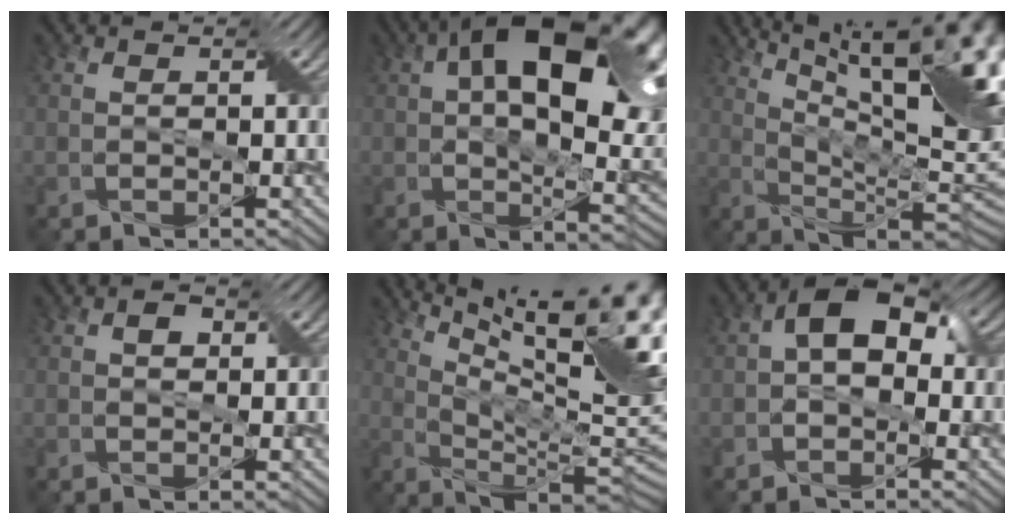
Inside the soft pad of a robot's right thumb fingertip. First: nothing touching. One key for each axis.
{"total": 20.3, "fx": 5.7, "fy": 10.4, "fz": 16.4, "tx": -0.259, "ty": 0.015, "tz": 0.091}
{"total": 20.8, "fx": 9.7, "fy": 6.5, "fz": 17.3, "tx": -0.240, "ty": 0.042, "tz": 0.148}
{"total": 1.5, "fx": 0.3, "fy": 1.2, "fz": 0.9, "tx": -0.016, "ty": 0.002, "tz": 0.001}
{"total": 18.8, "fx": 9.3, "fy": 5.3, "fz": 15.5, "tx": -0.213, "ty": 0.012, "tz": 0.151}
{"total": 6.9, "fx": 0.8, "fy": 4.3, "fz": 5.3, "tx": -0.093, "ty": 0.011, "tz": 0.002}